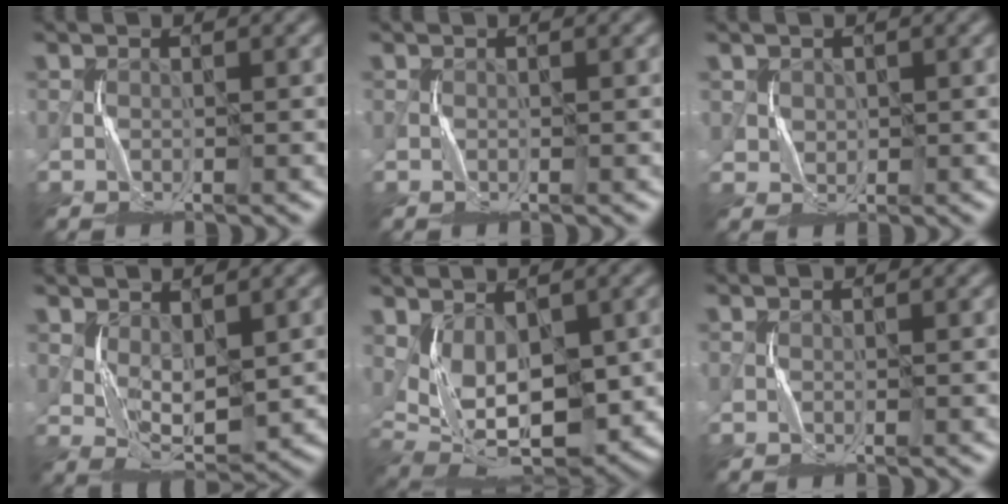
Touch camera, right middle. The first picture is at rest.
{"total": 0.0}
{"total": 1.4, "force": [0.6, 1.2, 0.2], "torque": [-0.007, -0.007, 0.022]}
{"total": 3.9, "force": [1.1, 2.0, 3.2], "torque": [-0.063, -0.007, 0.027]}
{"total": 7.7, "force": [0.2, 4.1, 6.5], "torque": [-0.120, -0.005, 0.010]}
{"total": 0.0}